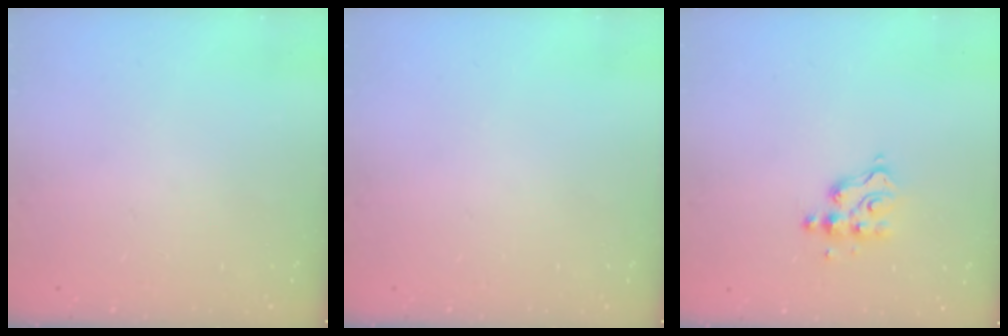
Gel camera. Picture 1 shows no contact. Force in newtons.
{"total": 0.0}
{"total": 6.2, "press": 6.2, "slide": 0.2}